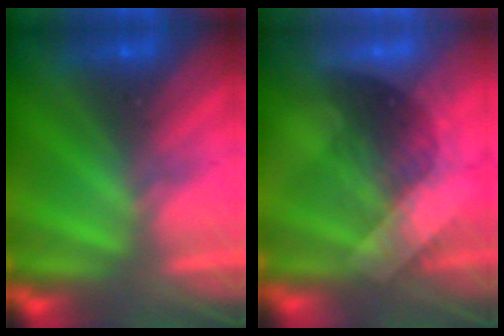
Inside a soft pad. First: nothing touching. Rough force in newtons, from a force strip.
{"total": 3.0}